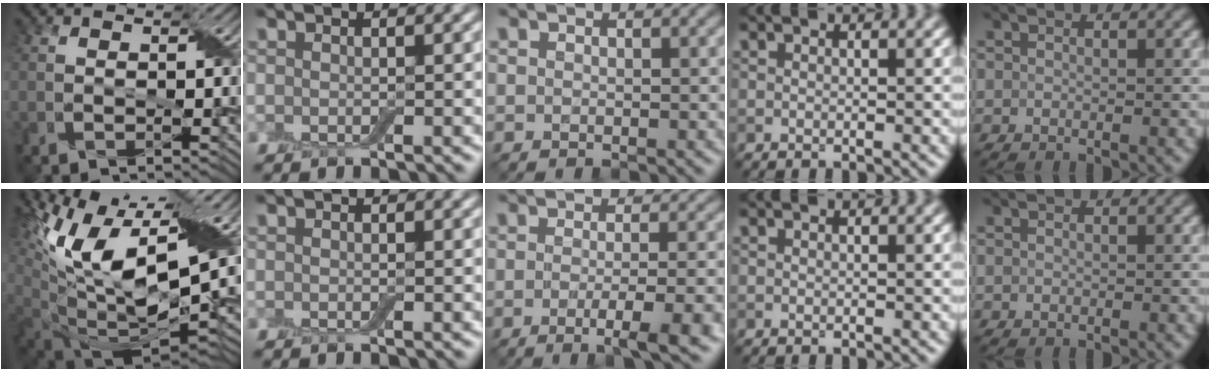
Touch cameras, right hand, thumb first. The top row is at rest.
{"thumb": {"total": 17.2, "force": [6.1, 8.2, 13.9], "torque": [-0.265, 0.001, 0.121]}, "middle": {"total": 6.0, "force": [-2.2, 1.3, 5.4], "torque": [-0.075, -0.004, -0.032]}}